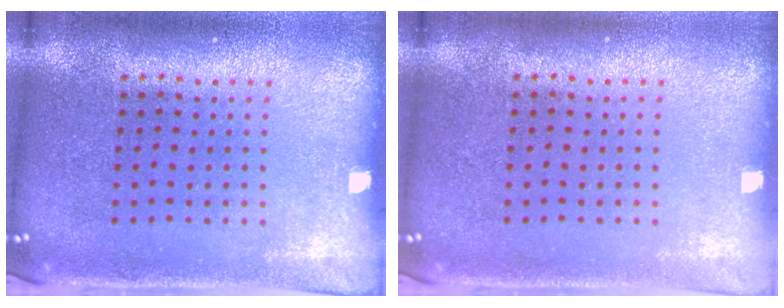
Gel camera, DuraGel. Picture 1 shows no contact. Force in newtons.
{"total": 0.0}